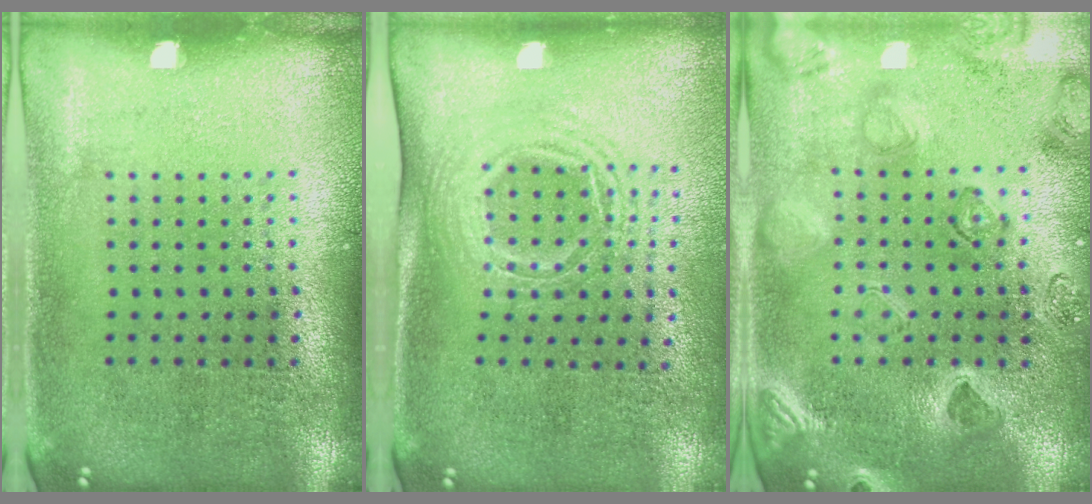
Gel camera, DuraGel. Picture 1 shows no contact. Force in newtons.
{"total": 1.6, "press": 1.3, "slide": 1.0}
{"total": 2.4, "press": 2.3, "slide": 0.6}